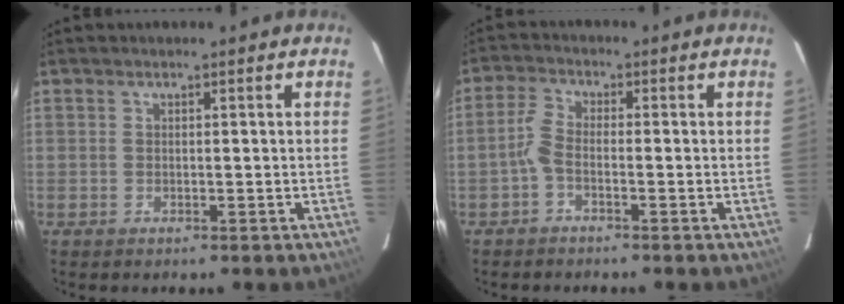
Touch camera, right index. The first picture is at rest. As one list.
[{"total": 2.8, "force": [-1.5, 0.9, 2.2], "torque": [-0.060, 0.009, -0.035]}]